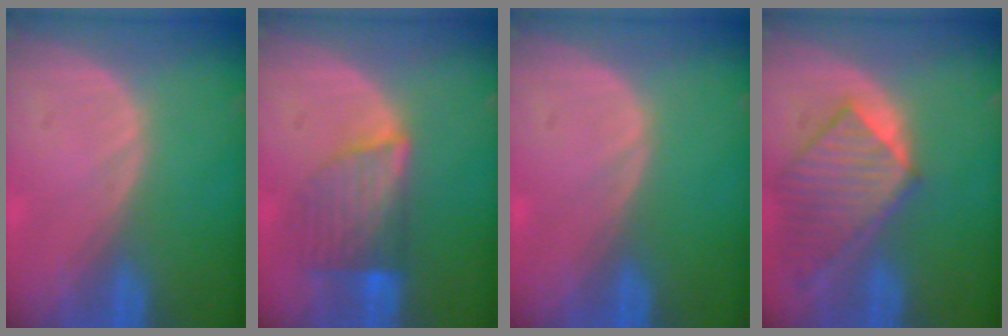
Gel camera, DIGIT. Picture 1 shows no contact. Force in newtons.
{"total": 6.9, "press": 6.5, "slide": 2.2}
{"total": 0.0}
{"total": 9.1, "press": 8.1, "slide": 4.3}